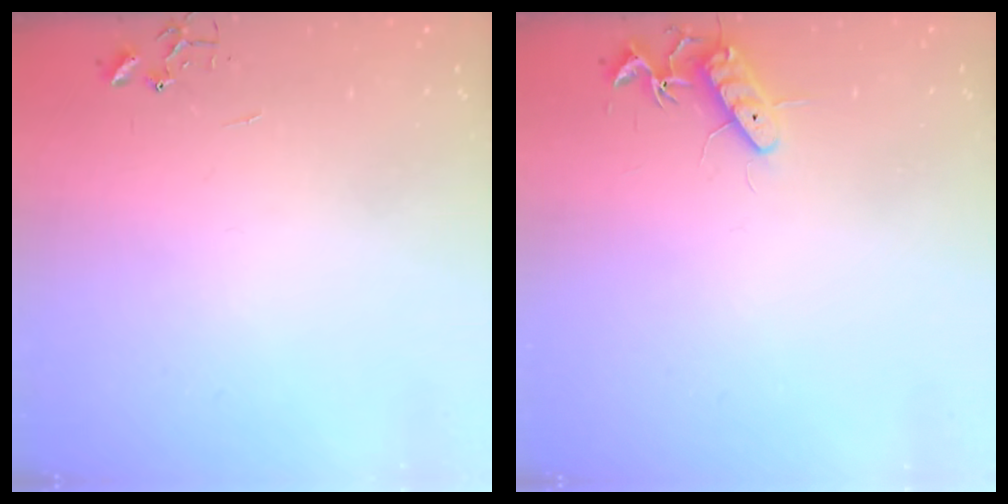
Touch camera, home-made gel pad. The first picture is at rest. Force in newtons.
{"total": 11.5, "press": 11.5, "slide": 1.0}